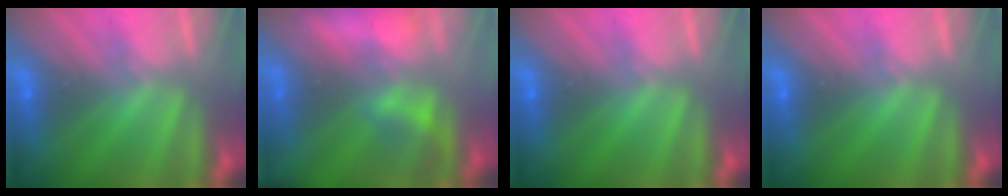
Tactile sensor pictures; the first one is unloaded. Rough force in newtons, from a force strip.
{"total": 6.6}
{"total": 0.0}
{"total": 0.0}